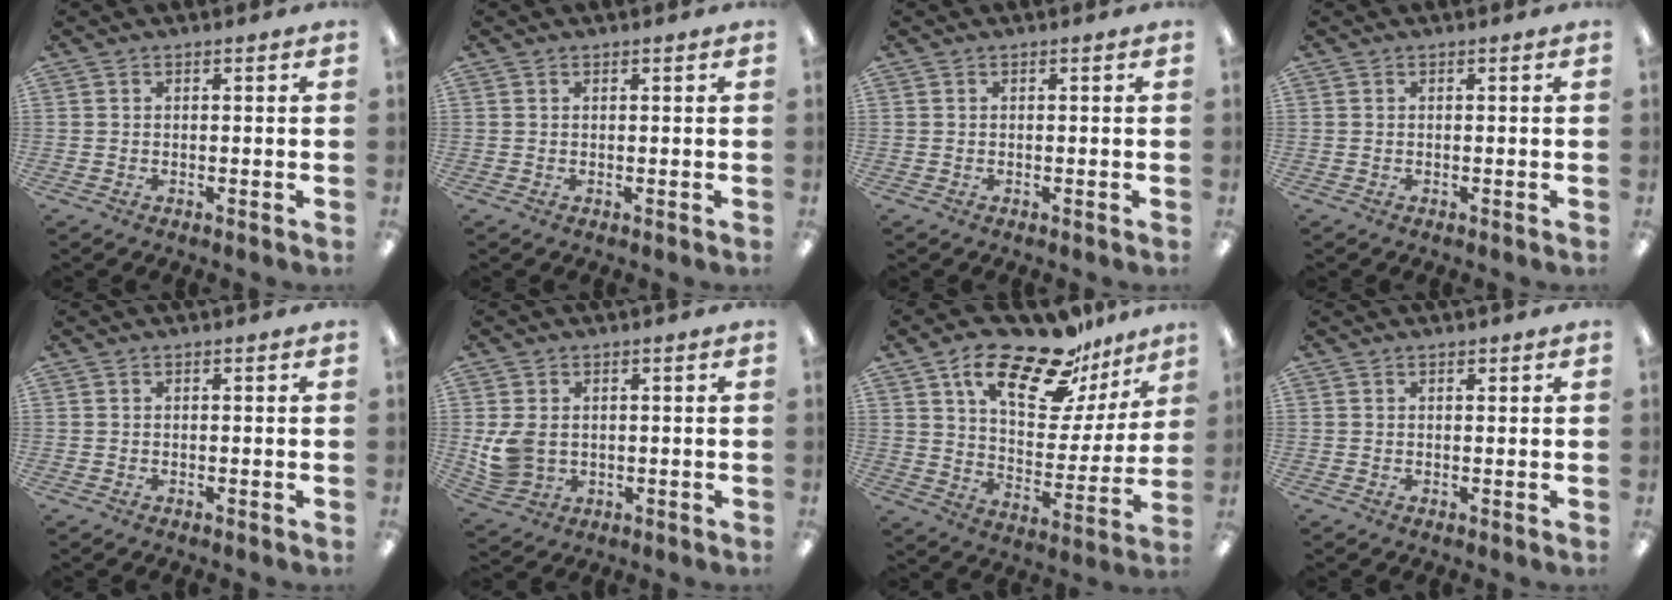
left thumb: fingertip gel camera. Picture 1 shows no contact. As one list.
[{"total": 0.6, "force": [0.4, 0.3, 0.3], "torque": [-0.005, 0.002, 0.007]}, {"total": 0.0}, {"total": 0.0}, {"total": 0.0}, {"total": 6.5, "force": [0.8, 5.3, 3.7], "torque": [-0.081, 0.005, 0.018]}, {"total": 21.0, "force": [15.4, 8.2, 11.7], "torque": [-0.194, -0.097, 0.262]}, {"total": 1.0, "force": [0.8, 0.5, 0.4], "torque": [-0.008, 0.001, 0.014]}]